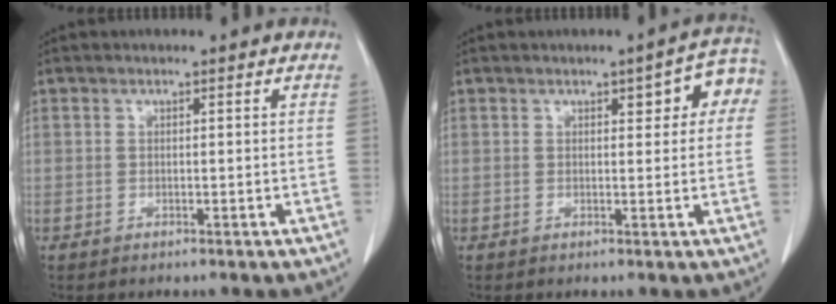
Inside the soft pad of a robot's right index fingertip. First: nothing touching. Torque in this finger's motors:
{"motor_torque": [0.26, 0.21, 0.10, 0.01]}